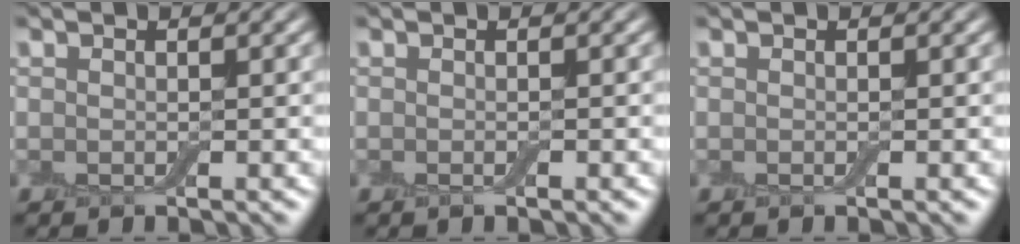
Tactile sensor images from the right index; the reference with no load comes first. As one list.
[{"total": 0.6, "force": [-0.2, 0.0, 0.6], "torque": [-0.009, 0.000, -0.004]}, {"total": 0.0}]